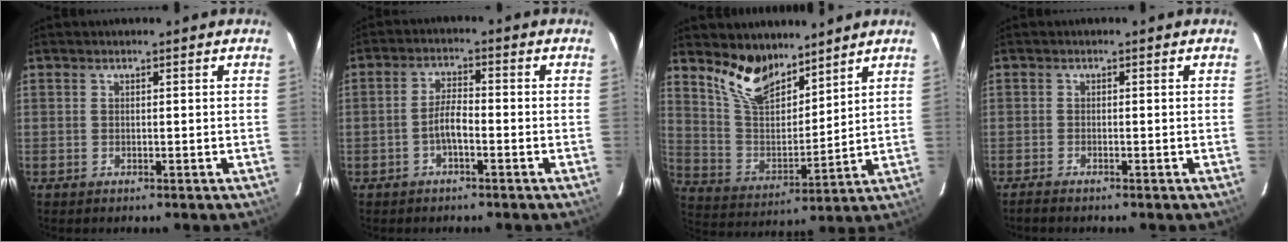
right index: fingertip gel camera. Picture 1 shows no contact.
{"total": 3.5, "force": [-1.7, 0.9, 2.9], "torque": [-0.060, 0.010, -0.033]}
{"total": 12.2, "force": [9.5, 5.1, 5.7], "torque": [-0.117, 0.005, 0.187]}
{"total": 1.4, "force": [-1.3, 0.1, 0.6], "torque": [-0.019, -0.002, -0.025]}